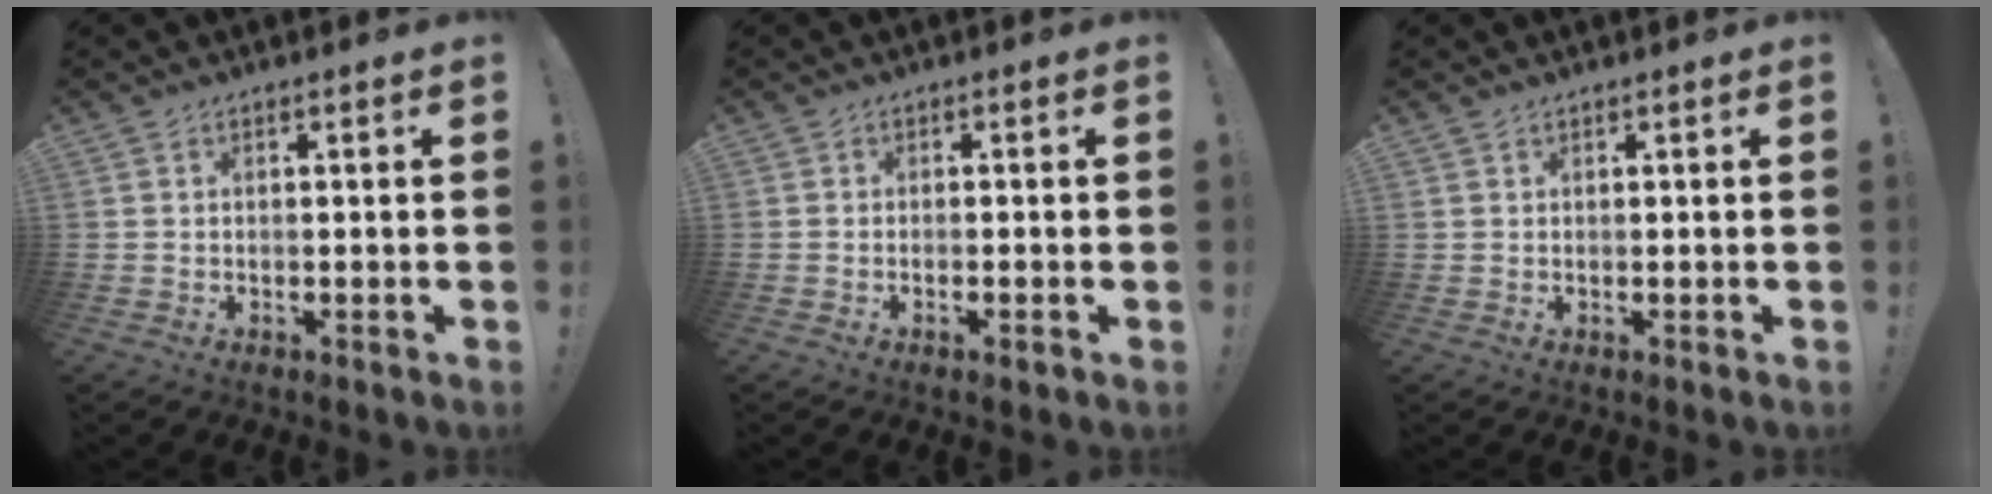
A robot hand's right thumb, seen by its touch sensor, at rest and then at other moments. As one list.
[{"total": 1.4, "force": [-0.7, -0.1, 1.2], "torque": [-0.019, -0.001, -0.011]}, {"total": 0.7, "force": [0.5, 0.2, 0.3], "torque": [-0.004, -0.001, 0.010]}]